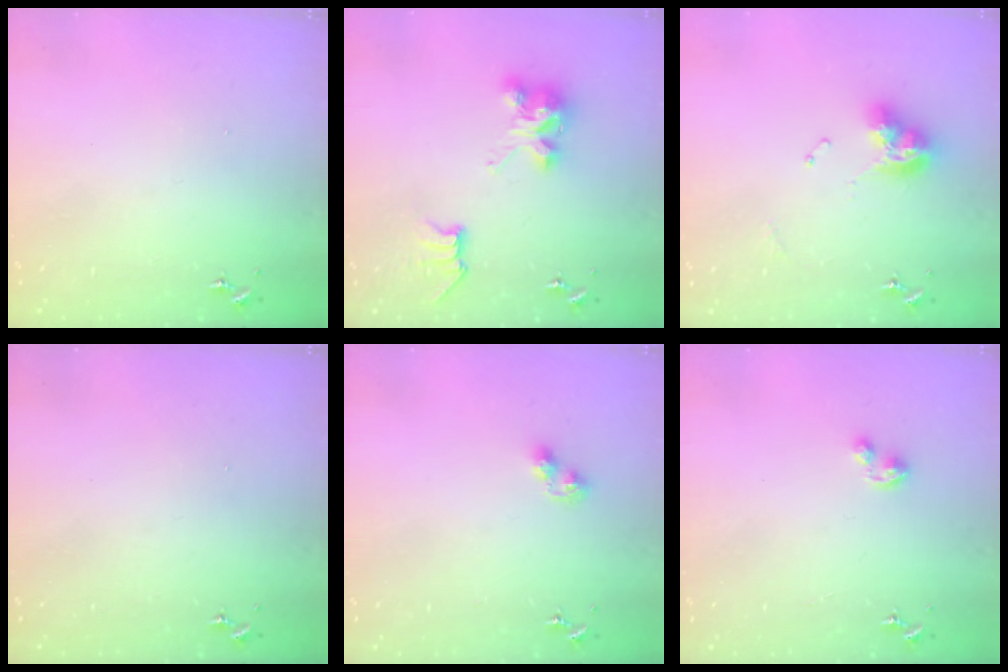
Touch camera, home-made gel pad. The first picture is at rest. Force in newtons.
{"total": 7.7, "press": 7.7, "slide": 0.1}
{"total": 11.1, "press": 11.1, "slide": 1.0}
{"total": 0.0}
{"total": 4.9, "press": 4.8, "slide": 0.5}
{"total": 1.9, "press": 1.9, "slide": 0.3}